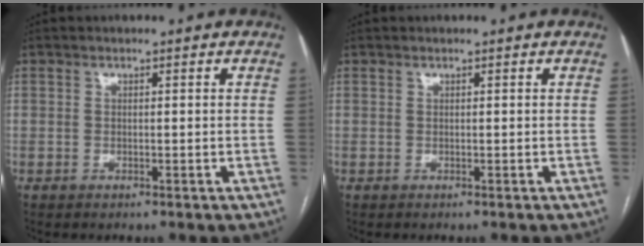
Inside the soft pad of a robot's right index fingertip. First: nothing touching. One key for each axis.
{"total": 0.0}